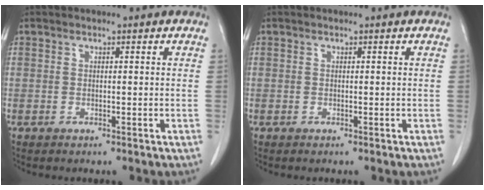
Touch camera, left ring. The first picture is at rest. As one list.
[{"total": 0.0}]